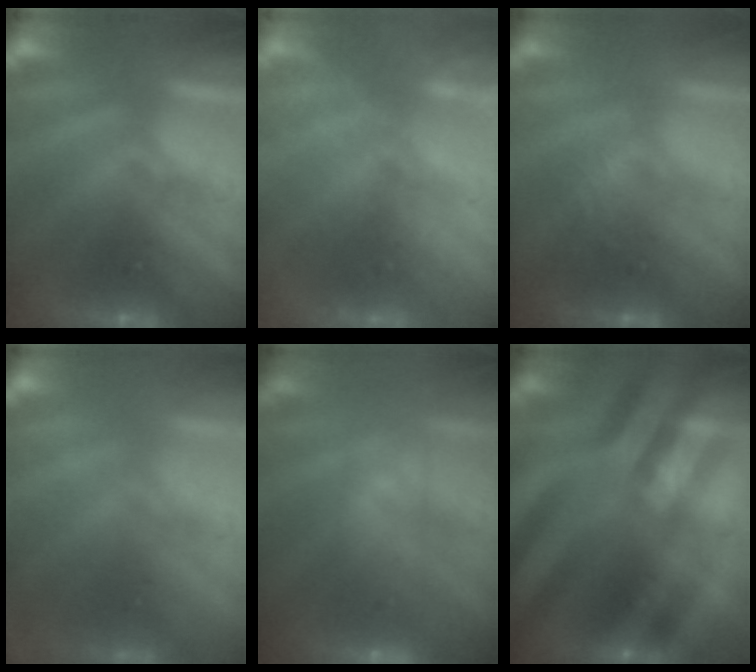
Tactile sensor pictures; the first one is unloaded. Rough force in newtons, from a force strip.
{"total": 2.4}
{"total": 2.4}
{"total": 1.8}
{"total": 9.0}
{"total": 2.6}